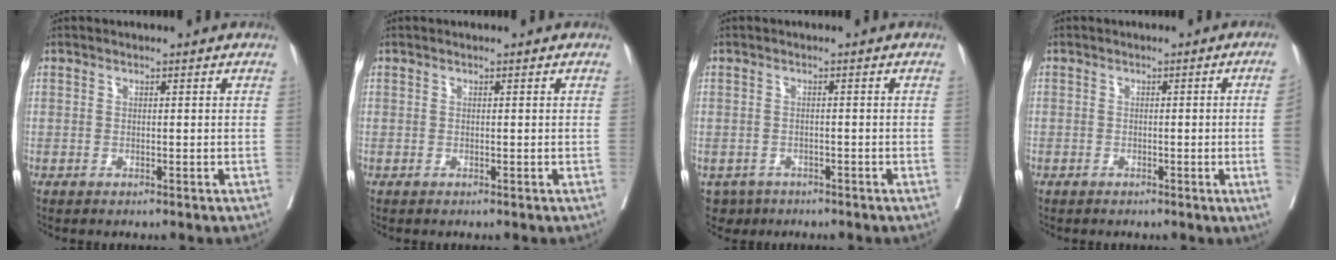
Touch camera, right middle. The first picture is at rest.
{"total": 0.0}
{"total": 4.0, "force": [-2.7, 2.9, 0.3], "torque": [0.000, 0.003, -0.042]}
{"total": 3.4, "force": [-0.6, -1.3, 3.1], "torque": [-0.035, -0.006, -0.008]}